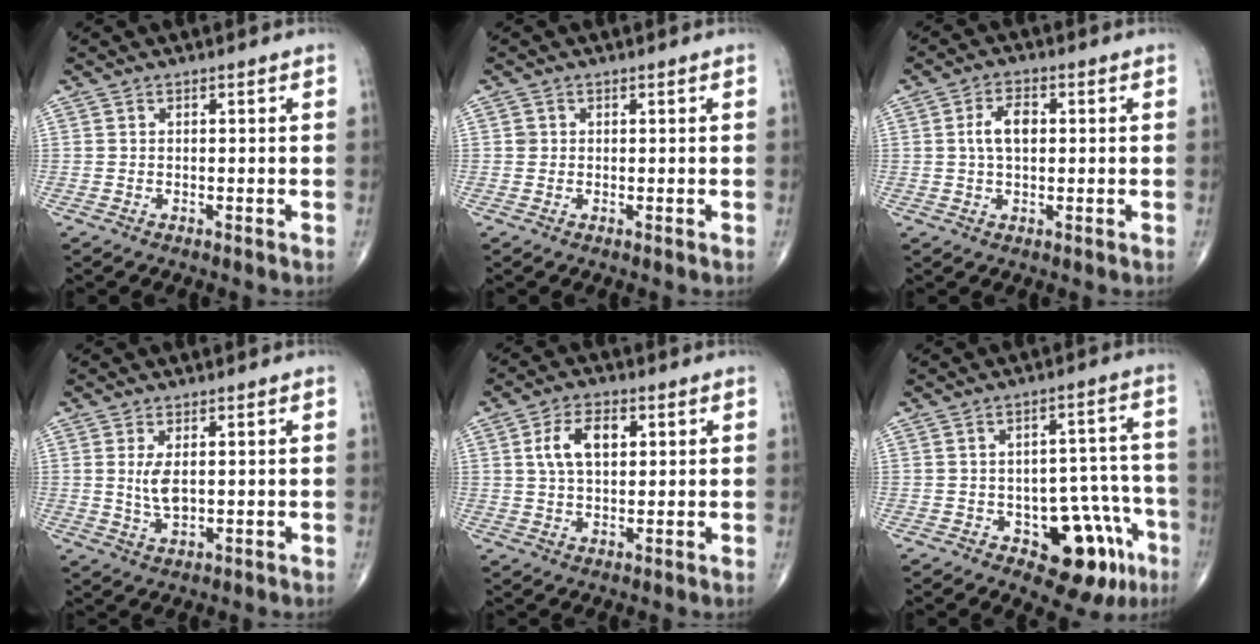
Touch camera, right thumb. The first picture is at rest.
{"total": 0.8, "force": [0.1, 0.8, 0.1], "torque": [0.003, 0.002, 0.003]}
{"total": 5.3, "force": [0.6, 2.9, 4.3], "torque": [-0.082, 0.009, 0.008]}
{"total": 4.4, "force": [0.7, 2.0, 3.8], "torque": [-0.075, -0.011, 0.020]}
{"total": 7.6, "force": [2.0, 4.3, 6.0], "torque": [-0.098, 0.005, 0.037]}
{"total": 13.7, "force": [-6.5, 7.2, 9.7], "torque": [-0.066, 0.047, -0.074]}